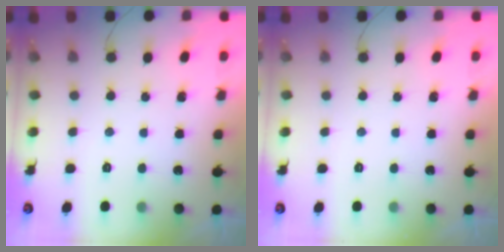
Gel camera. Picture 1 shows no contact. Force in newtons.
{"total": 0.0}